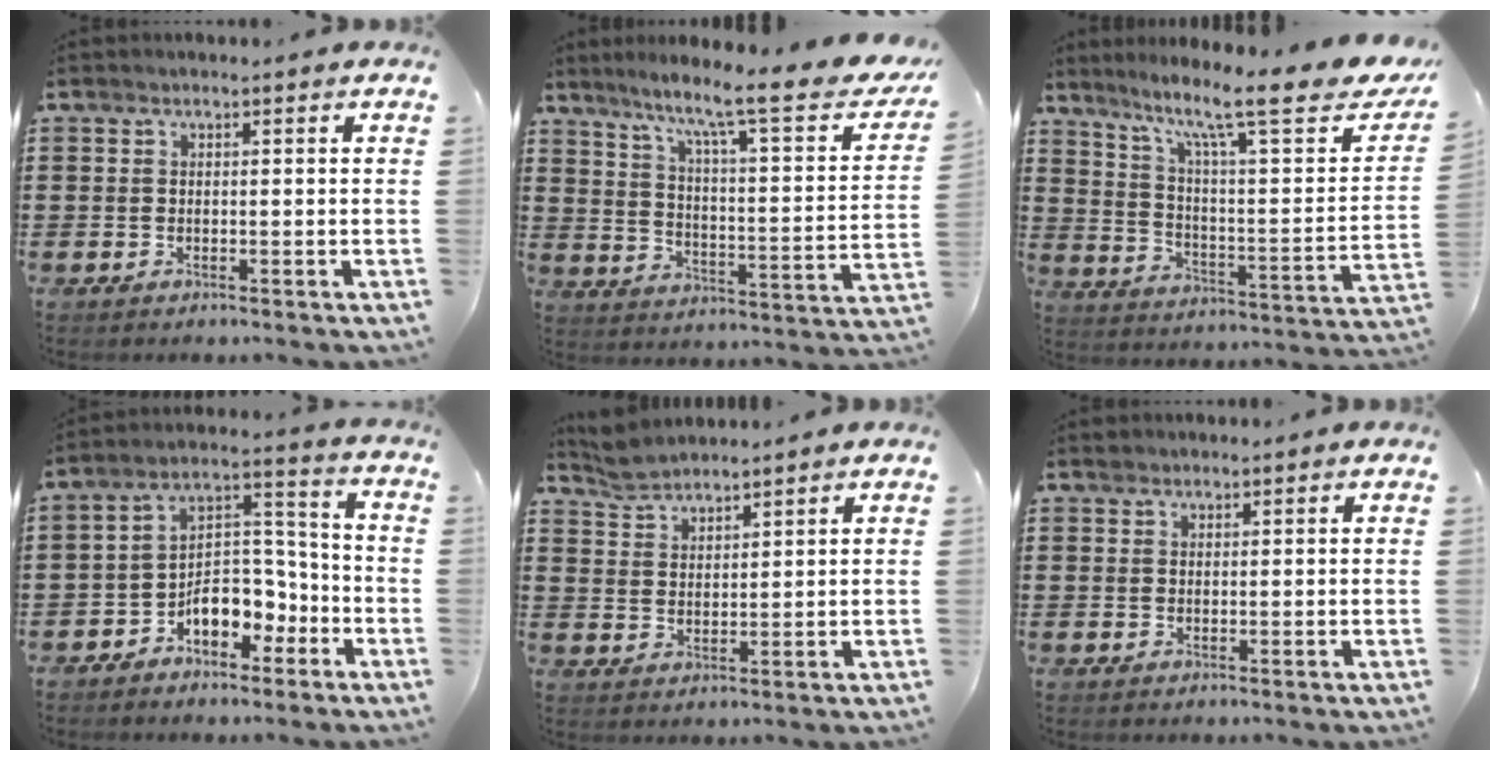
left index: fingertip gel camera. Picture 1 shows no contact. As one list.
[{"total": 9.4, "force": [7.4, 0.4, 5.6], "torque": [-0.117, -0.060, 0.109]}, {"total": 12.7, "force": [9.2, 1.9, 8.4], "torque": [-0.155, -0.061, 0.141]}, {"total": 7.8, "force": [-5.1, 4.6, 3.6], "torque": [-0.068, 0.017, -0.097]}, {"total": 3.3, "force": [3.3, 0.6, 0.2], "torque": [-0.015, -0.004, 0.063]}, {"total": 0.6, "force": [0.5, 0.4, 0.1], "torque": [-0.003, 0.002, 0.010]}]